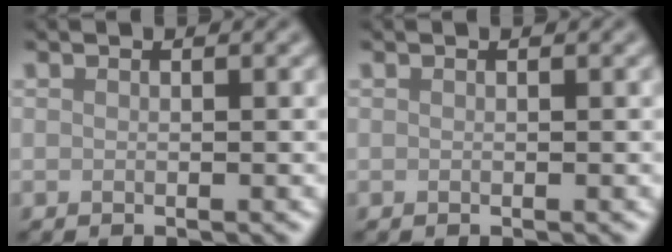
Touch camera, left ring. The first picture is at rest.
{"total": 0.0}